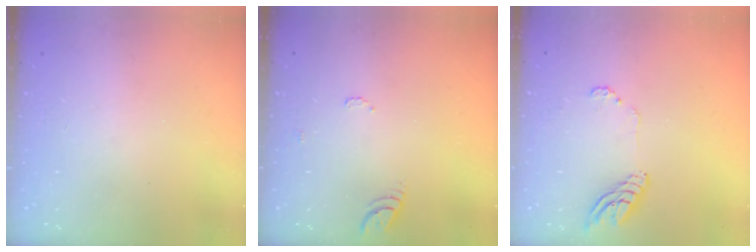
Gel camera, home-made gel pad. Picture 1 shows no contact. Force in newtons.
{"total": 6.3, "press": 6.3, "slide": 0.6}
{"total": 9.4, "press": 9.3, "slide": 0.9}